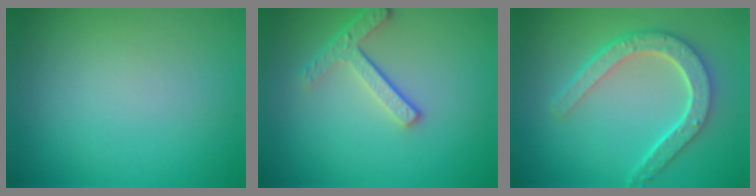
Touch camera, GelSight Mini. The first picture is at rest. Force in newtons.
{"total": 3.2, "press": 2.5, "slide": 2.0}
{"total": 4.8, "press": 3.8, "slide": 2.9}